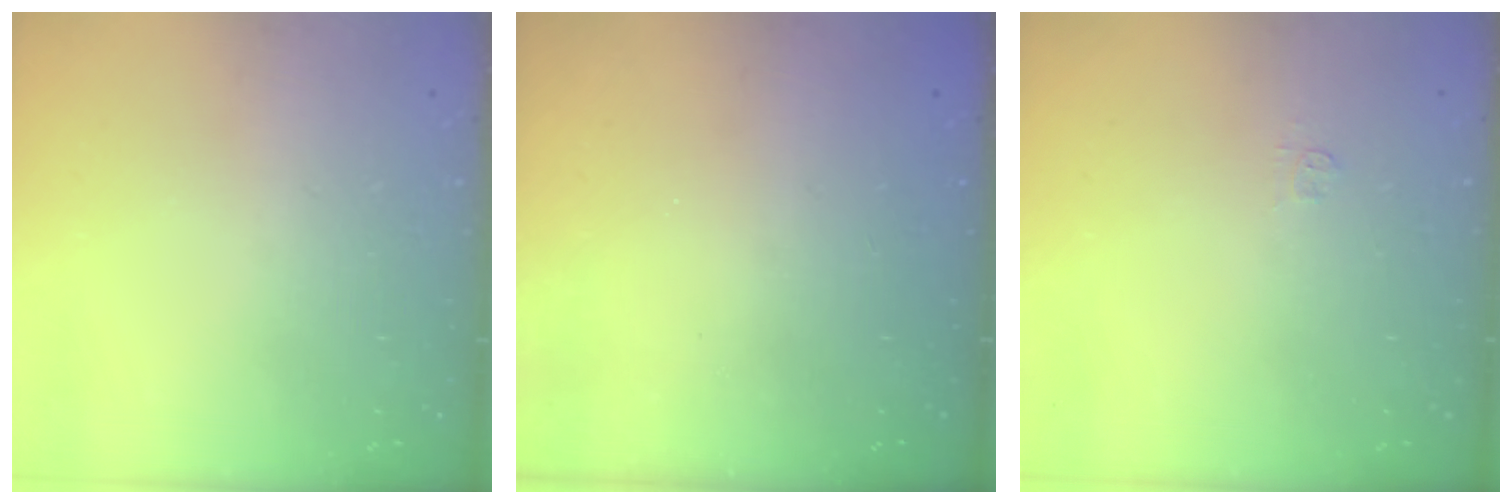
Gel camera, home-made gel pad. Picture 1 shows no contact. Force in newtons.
{"total": 2.3, "press": 2.2, "slide": 0.8}
{"total": 3.1, "press": 3.0, "slide": 0.4}